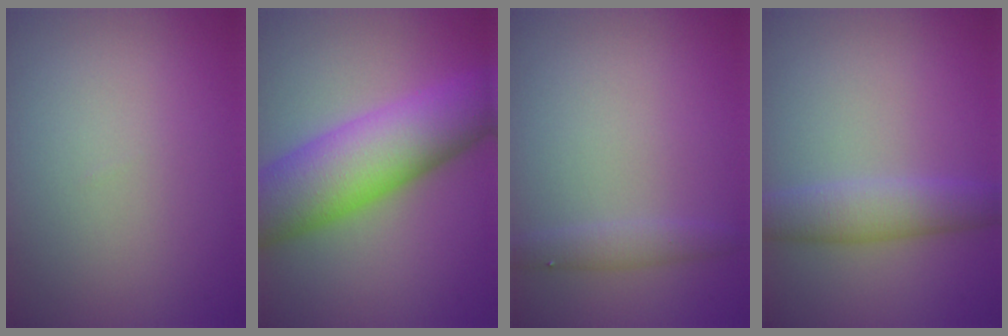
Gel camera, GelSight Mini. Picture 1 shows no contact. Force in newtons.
{"total": 11.0, "press": 11.0, "slide": 0.6}
{"total": 1.6, "press": 1.6, "slide": 0.0}
{"total": 3.9, "press": 3.9, "slide": 0.1}